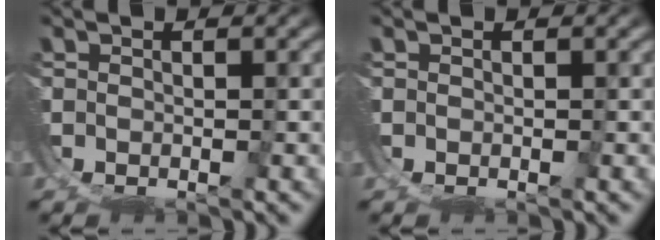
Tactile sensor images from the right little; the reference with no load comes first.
{"total": 0.0}